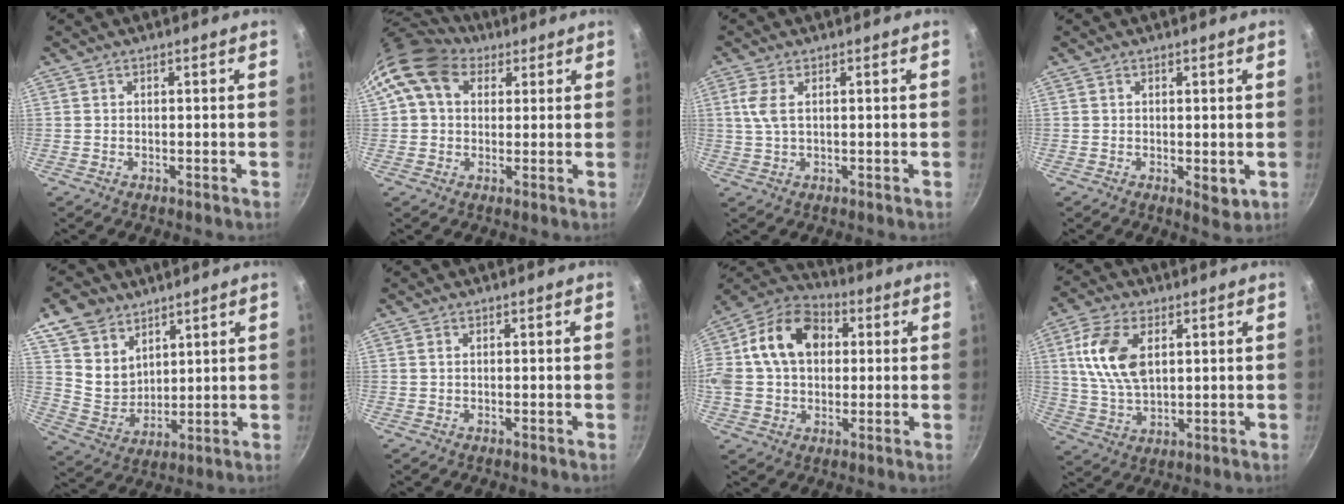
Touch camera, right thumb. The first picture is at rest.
{"total": 10.6, "force": [5.1, 7.7, 5.3], "torque": [-0.075, 0.001, 0.076]}
{"total": 3.7, "force": [1.0, 1.6, 3.2], "torque": [-0.073, 0.003, 0.020]}
{"total": 2.8, "force": [-0.1, 1.4, 2.4], "torque": [-0.034, -0.009, 0.002]}
{"total": 11.7, "force": [7.2, 8.1, 4.3], "torque": [-0.048, -0.034, 0.146]}
{"total": 0.0}
{"total": 18.1, "force": [3.1, 13.3, 11.9], "torque": [-0.200, 0.036, 0.035]}
{"total": 11.8, "force": [3.2, 6.7, 9.2], "torque": [-0.171, -0.007, 0.063]}